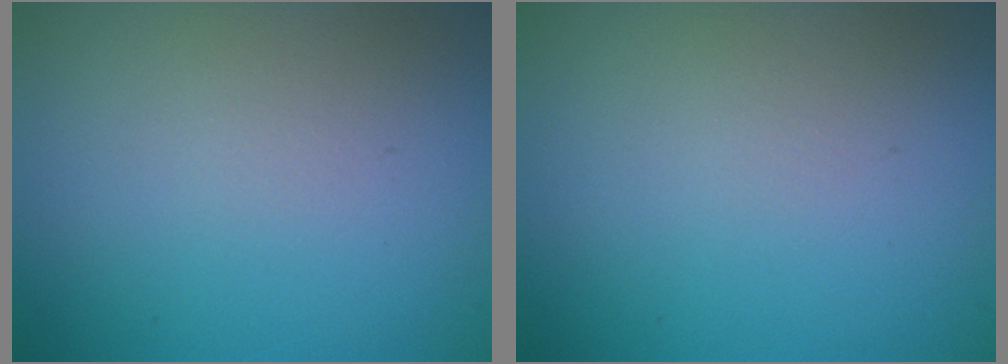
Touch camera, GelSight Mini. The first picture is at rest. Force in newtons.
{"total": 0.0}